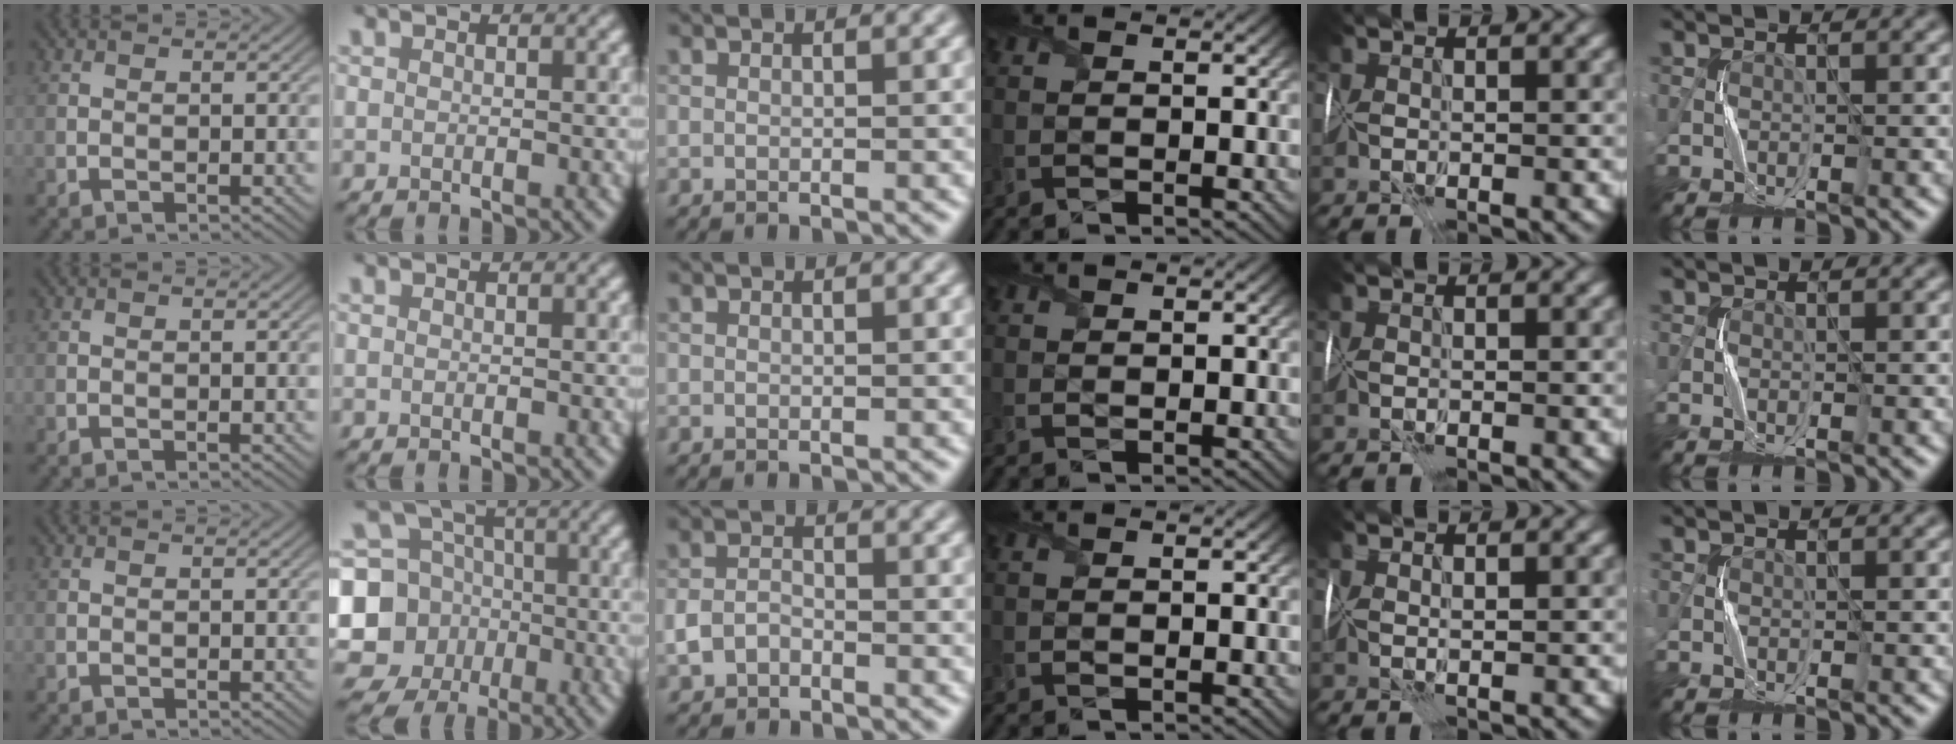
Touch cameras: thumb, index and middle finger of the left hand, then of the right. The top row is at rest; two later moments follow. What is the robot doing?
{"motion": "wrap", "object": "cellophane"}